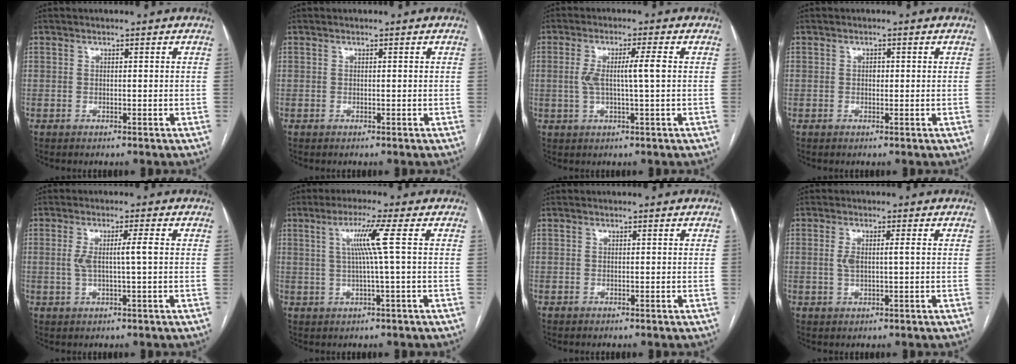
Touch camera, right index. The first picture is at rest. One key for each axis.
{"total": 0.0}
{"total": 5.3, "fx": 0.3, "fy": -0.1, "fz": 5.3, "tx": -0.102, "ty": 0.009, "tz": 0.008}
{"total": 0.8, "fx": 0.0, "fy": 0.6, "fz": 0.6, "tx": -0.008, "ty": 0.002, "tz": -0.002}
{"total": 4.2, "fx": 0.2, "fy": -0.1, "fz": 4.2, "tx": -0.080, "ty": 0.006, "tz": 0.007}
{"total": 5.8, "fx": 1.2, "fy": -1.5, "fz": 5.5, "tx": -0.105, "ty": 0.005, "tz": 0.026}
{"total": 0.0}
{"total": 3.2, "fx": 0.3, "fy": 0.6, "fz": 3.1, "tx": -0.068, "ty": 0.006, "tz": 0.008}